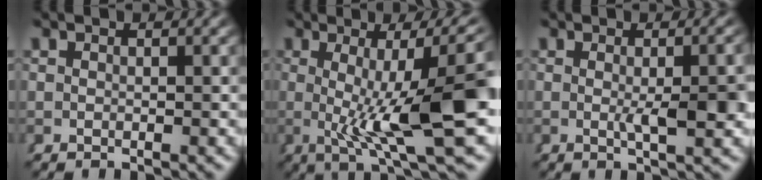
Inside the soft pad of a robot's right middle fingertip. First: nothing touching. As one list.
[{"total": 10.9, "force": [-1.3, 2.4, 10.6], "torque": [-0.147, -0.013, -0.008]}, {"total": 3.9, "force": [-0.6, 0.3, 3.8], "torque": [-0.060, -0.007, -0.002]}]